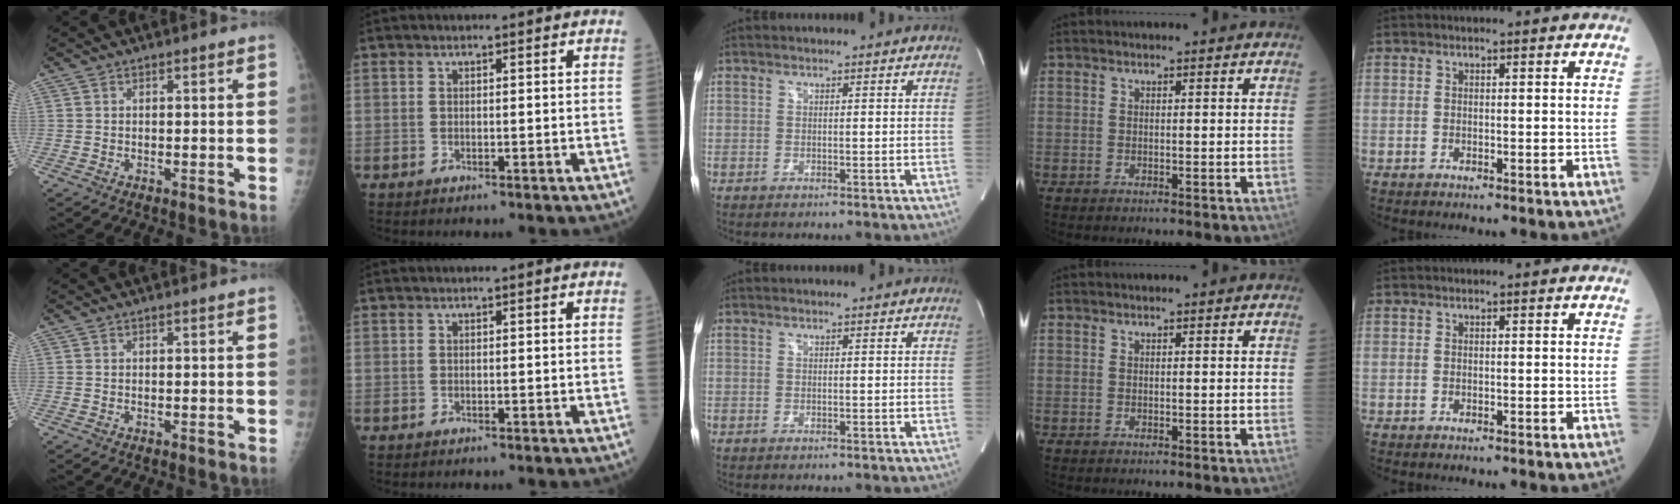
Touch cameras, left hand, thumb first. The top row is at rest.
{}